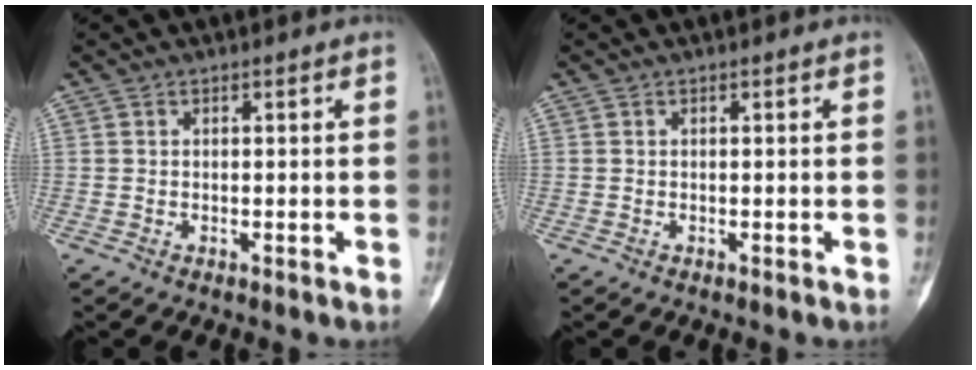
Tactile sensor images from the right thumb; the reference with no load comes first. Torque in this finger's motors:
{"motor_torque": [-0.01, -0.01, 0.00, 0.00, 0.00]}